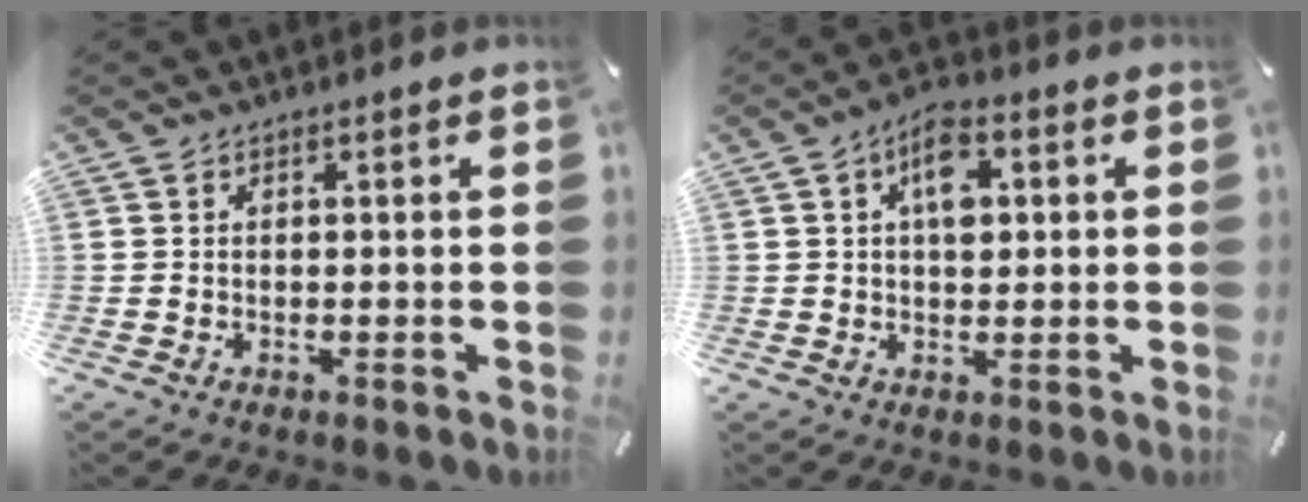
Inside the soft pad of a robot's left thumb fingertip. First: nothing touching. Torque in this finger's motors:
{"motor_torque": [1.99, 1.88, 0.58, -0.61, 0.07]}